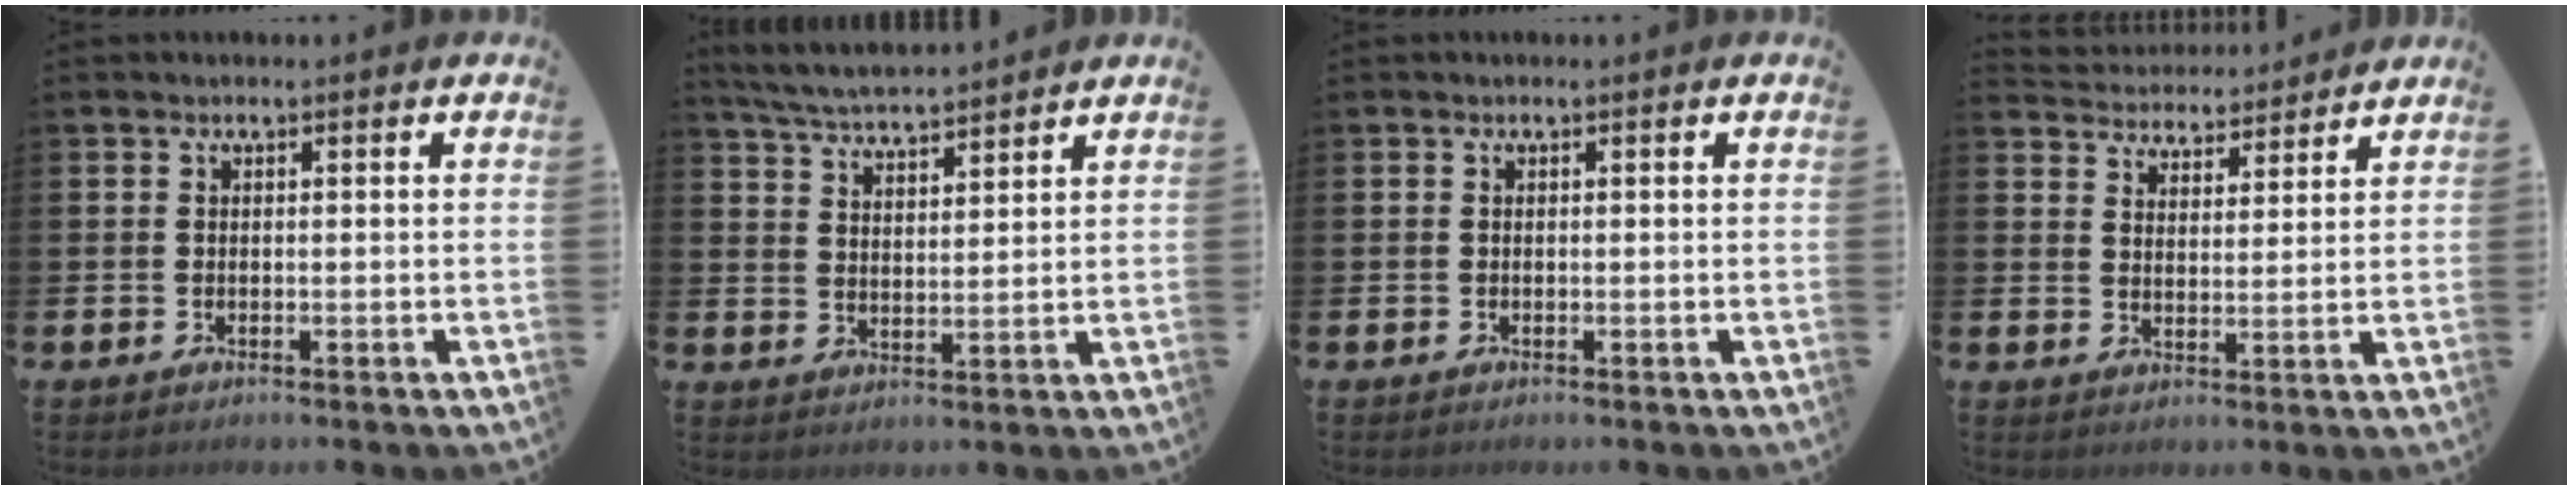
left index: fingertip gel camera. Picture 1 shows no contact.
{"total": 5.3, "force": [5.3, 0.2, 0.8], "torque": [-0.040, -0.028, 0.095]}
{"total": 0.0}
{"total": 4.7, "force": [4.6, 0.8, -0.5], "torque": [-0.008, -0.035, 0.082]}